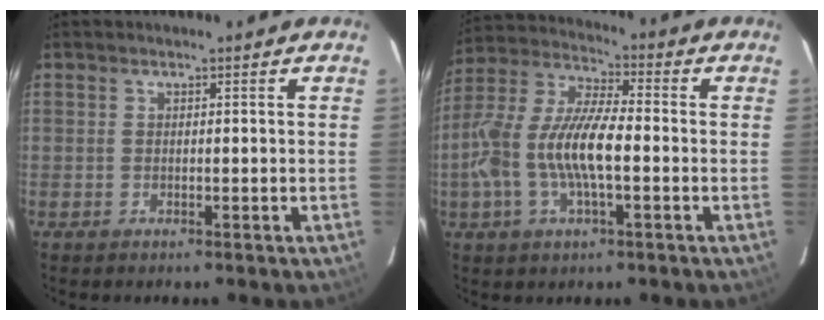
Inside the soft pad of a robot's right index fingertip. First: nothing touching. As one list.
[{"total": 14.8, "force": [-3.0, 5.1, 13.5], "torque": [-0.281, 0.003, -0.060]}]